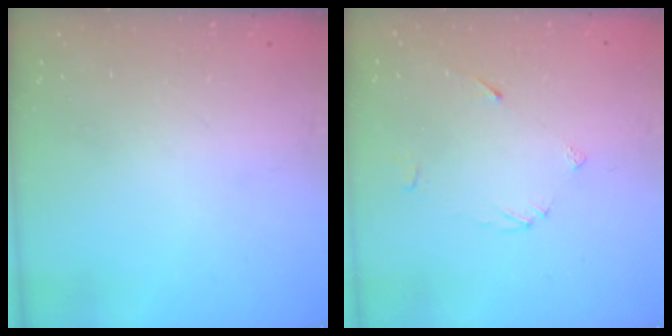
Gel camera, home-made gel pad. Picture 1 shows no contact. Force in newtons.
{"total": 3.6, "press": 3.6, "slide": 0.4}